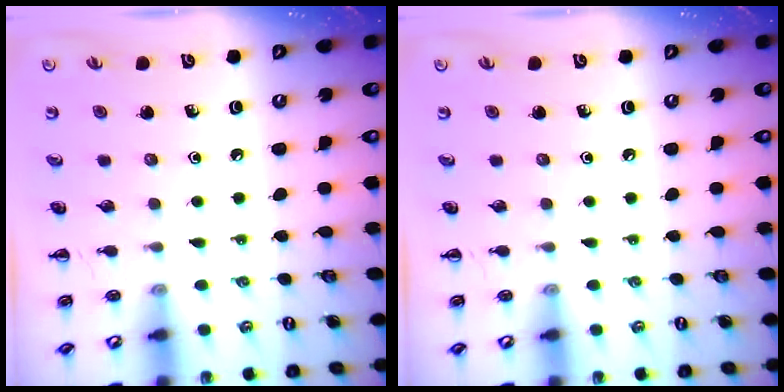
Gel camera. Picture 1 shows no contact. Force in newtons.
{"total": 0.0}